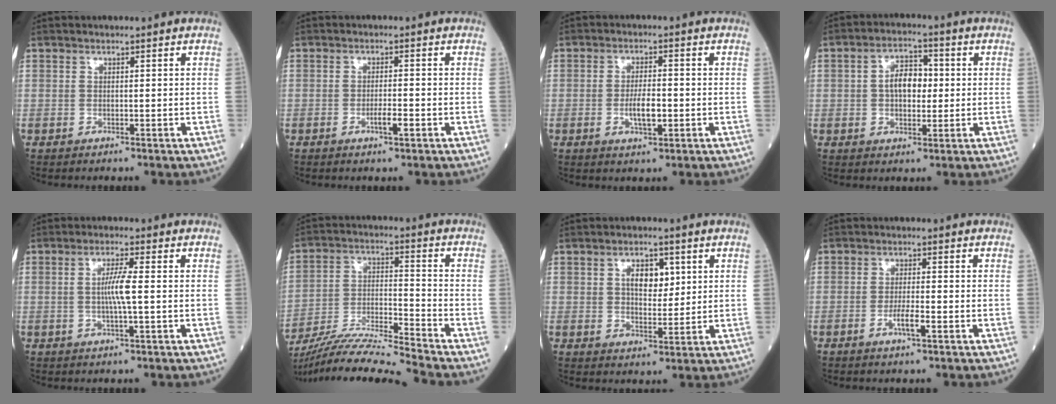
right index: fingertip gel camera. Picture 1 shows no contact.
{"total": 2.3, "force": [-1.0, 0.3, 2.1], "torque": [-0.034, -0.001, -0.018]}
{"total": 4.4, "force": [-1.1, 1.3, 4.1], "torque": [-0.077, 0.000, -0.017]}
{"total": 6.2, "force": [0.4, 3.5, 5.1], "torque": [-0.090, 0.016, 0.004]}
{"total": 4.2, "force": [-0.1, -0.2, 4.2], "torque": [-0.082, -0.001, -0.004]}
{"total": 13.7, "force": [-12.7, -2.3, 4.5], "torque": [-0.079, -0.003, -0.234]}
{"total": 5.0, "force": [1.7, 2.7, 3.9], "torque": [-0.062, 0.005, 0.028]}
{"total": 2.9, "force": [-1.3, 0.2, 2.6], "torque": [-0.049, -0.002, -0.025]}